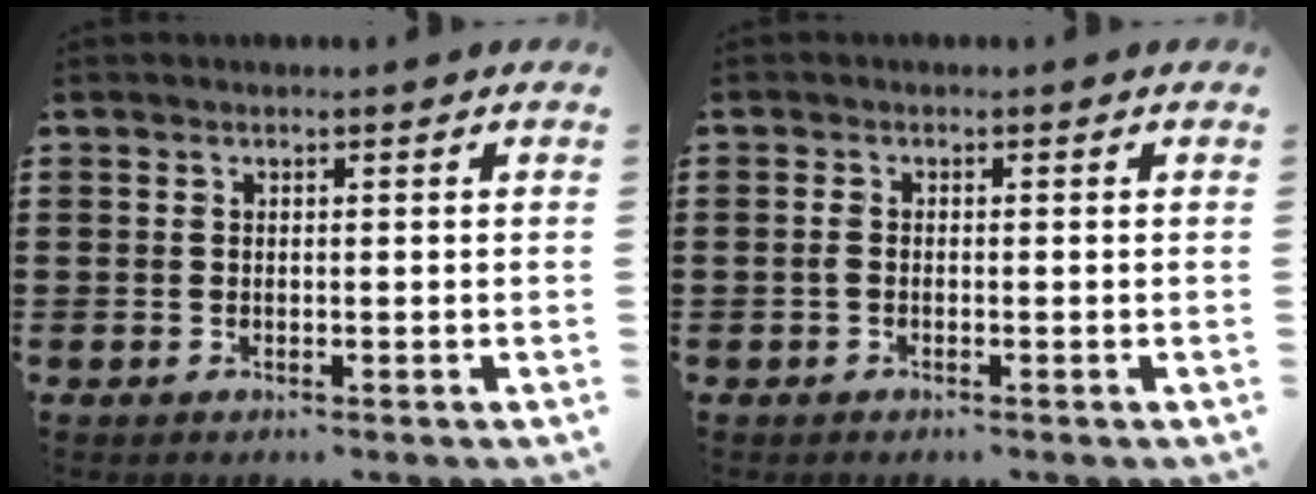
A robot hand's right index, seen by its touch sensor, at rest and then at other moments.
{"total": 1.1, "force": [-0.4, 0.5, 1.0], "torque": [-0.027, -0.003, -0.009]}